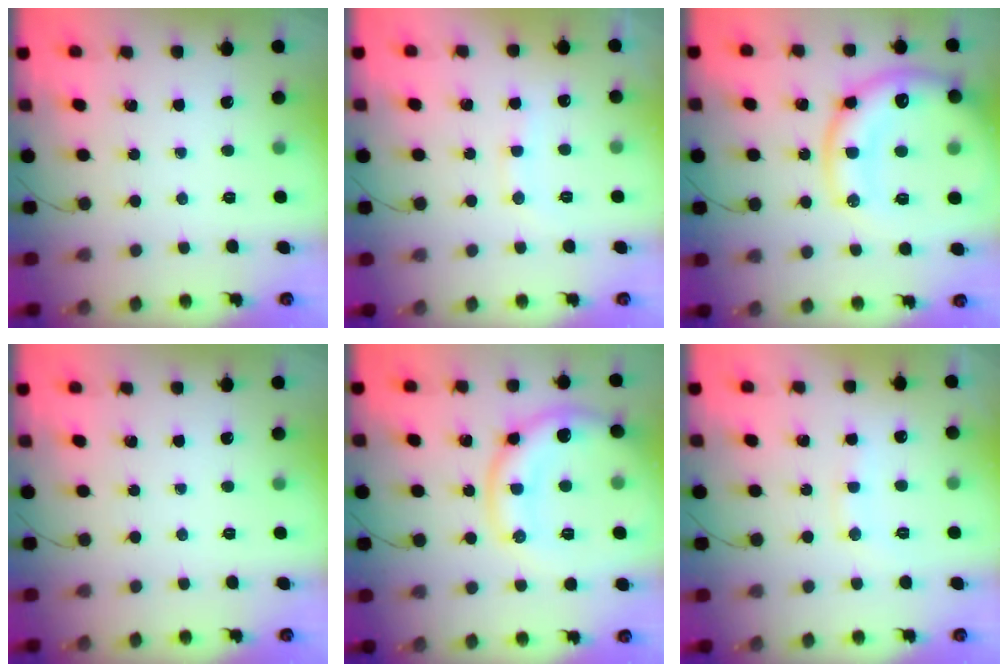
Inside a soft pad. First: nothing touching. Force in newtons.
{"total": 8.3, "press": 8.2, "slide": 1.3}
{"total": 20.9, "press": 20.6, "slide": 3.3}
{"total": 0.0}
{"total": 15.1, "press": 15.0, "slide": 0.9}
{"total": 8.3, "press": 8.2, "slide": 1.4}